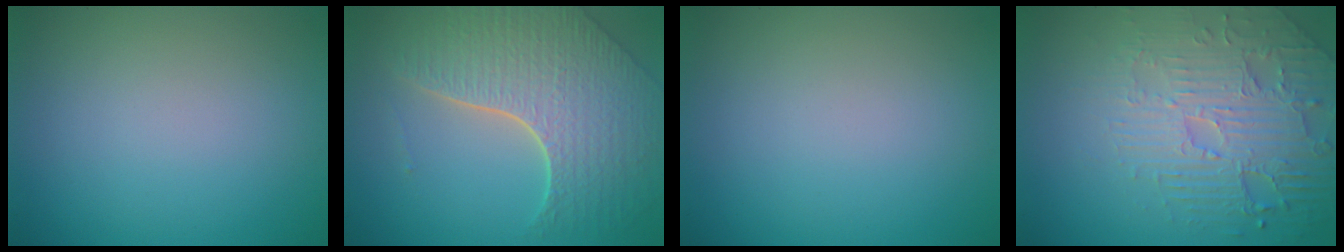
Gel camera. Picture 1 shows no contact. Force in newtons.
{"total": 7.6, "press": 5.5, "slide": 5.2}
{"total": 0.0}
{"total": 4.7, "press": 4.4, "slide": 1.6}